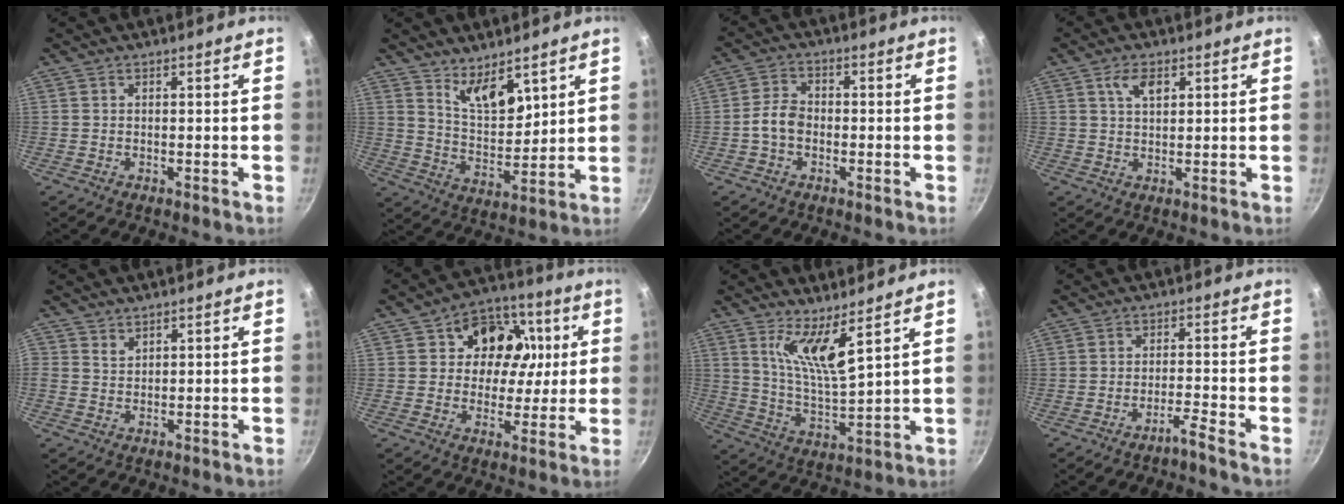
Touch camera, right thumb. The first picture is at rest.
{"total": 8.8, "force": [5.9, 3.7, 5.4], "torque": [-0.071, -0.063, 0.110]}
{"total": 4.9, "force": [-1.2, 3.6, 3.1], "torque": [-0.050, 0.023, -0.031]}
{"total": 4.3, "force": [1.8, 2.3, 3.1], "torque": [-0.047, -0.003, 0.031]}
{"total": 1.6, "force": [1.2, 1.1, 0.3], "torque": [0.003, -0.008, 0.020]}
{"total": 14.2, "force": [3.2, 11.7, 7.4], "torque": [-0.071, -0.003, 0.037]}
{"total": 9.3, "force": [5.7, 1.4, 7.3], "torque": [-0.135, -0.064, 0.113]}
{"total": 2.8, "force": [-2.3, -0.6, 1.4], "torque": [-0.038, 0.022, -0.038]}